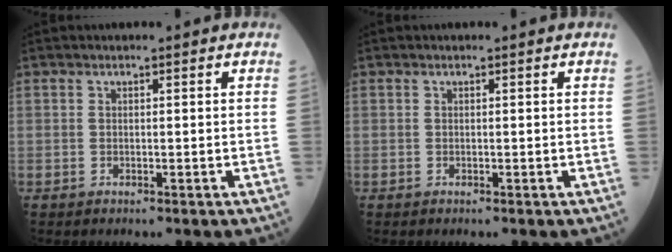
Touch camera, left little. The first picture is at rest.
{"total": 0.0}